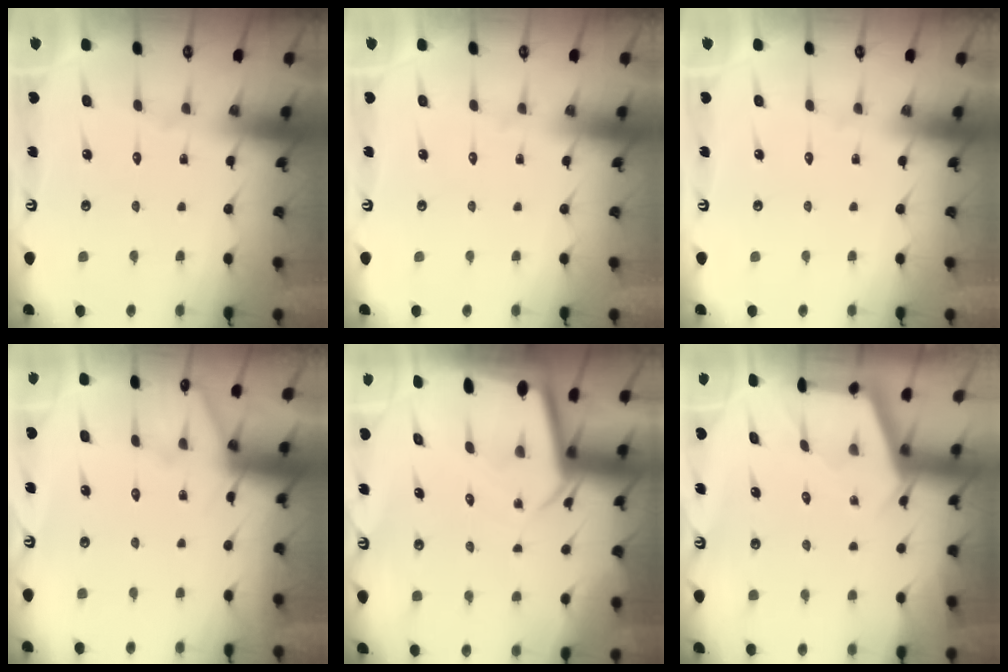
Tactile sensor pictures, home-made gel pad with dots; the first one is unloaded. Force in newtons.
{"total": 0.0}
{"total": 0.0}
{"total": 4.0, "press": 4.0, "slide": 0.5}
{"total": 2.6, "press": 2.6, "slide": 0.1}
{"total": 2.6, "press": 2.5, "slide": 0.3}